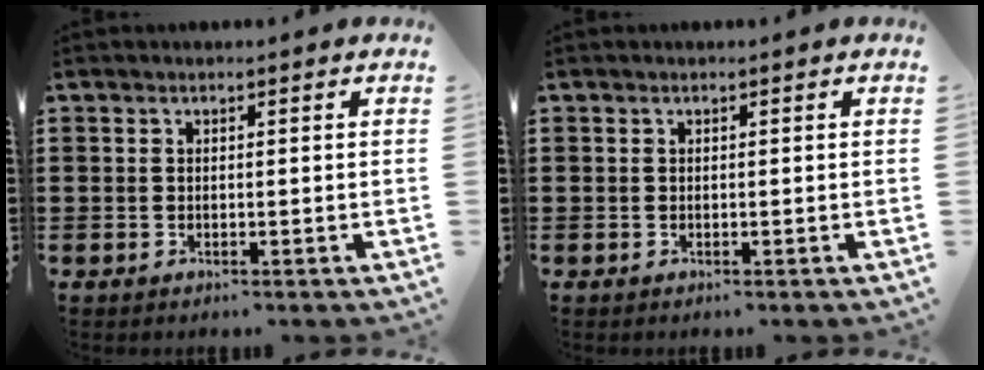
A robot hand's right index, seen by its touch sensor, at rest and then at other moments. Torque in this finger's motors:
{"motor_torque": [0.00, 0.00, 0.02, -0.01]}